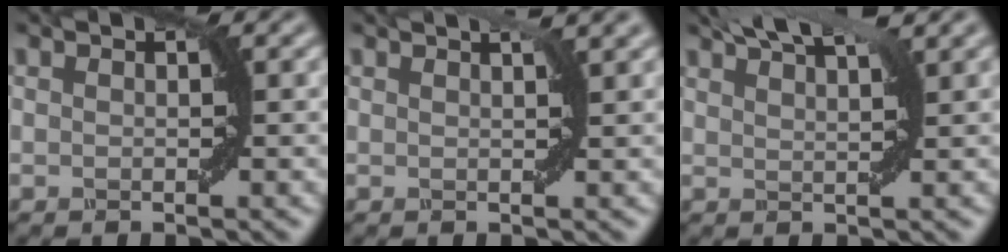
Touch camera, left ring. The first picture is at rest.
{"total": 2.8, "force": [1.9, 0.9, 1.9], "torque": [-0.009, 0.013, 0.003]}
{"total": 5.7, "force": [4.2, 1.4, 3.7], "torque": [-0.044, 0.027, 0.039]}